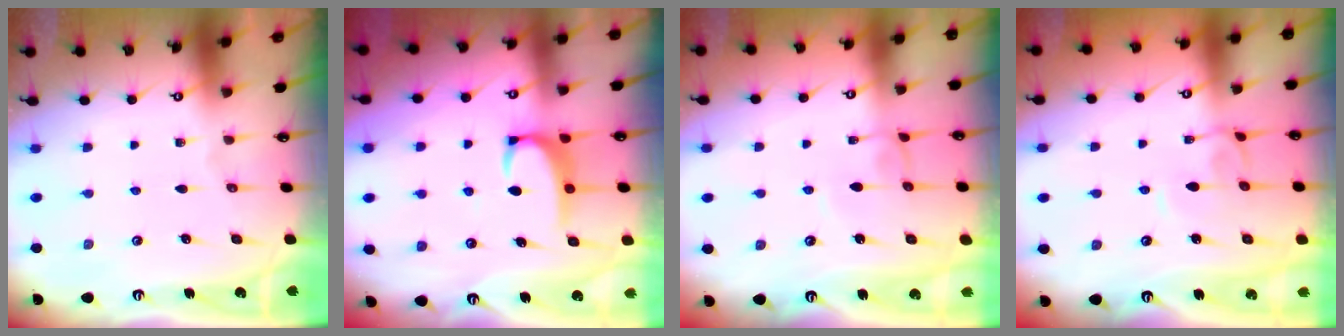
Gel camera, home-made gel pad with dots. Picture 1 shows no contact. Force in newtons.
{"total": 3.4, "press": 3.3, "slide": 0.6}
{"total": 1.5, "press": 1.4, "slide": 0.3}
{"total": 3.5, "press": 3.5, "slide": 0.1}